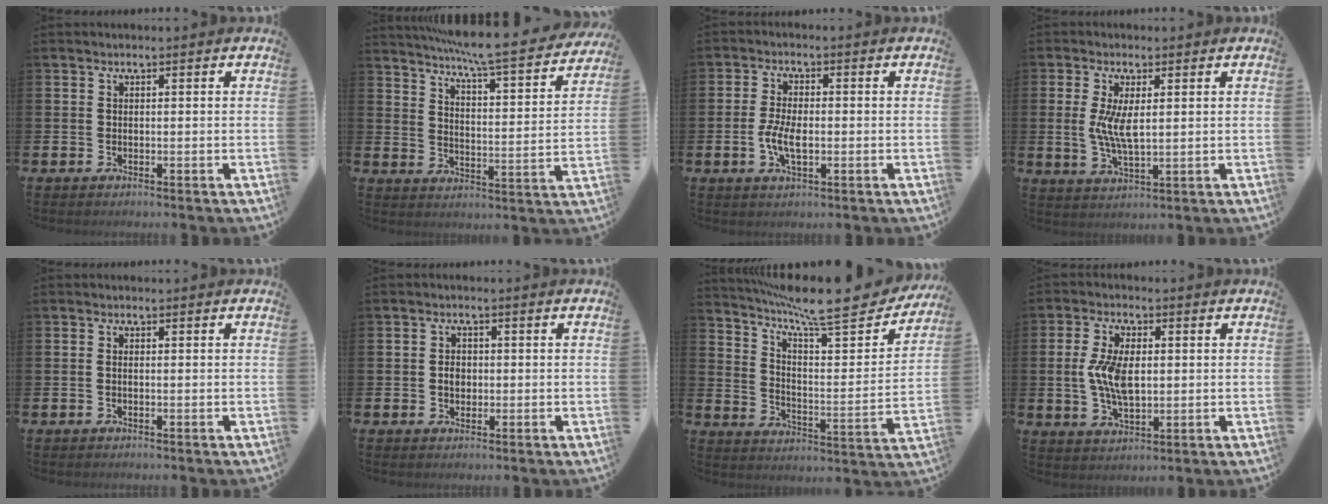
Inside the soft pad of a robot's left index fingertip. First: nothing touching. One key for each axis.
{"total": 7.6, "fx": 7.0, "fy": -0.1, "fz": 3.1, "tx": -0.082, "ty": -0.053, "tz": 0.118}
{"total": 4.4, "fx": -0.7, "fy": 2.0, "fz": 3.9, "tx": -0.082, "ty": 0.000, "tz": -0.016}
{"total": 5.4, "fx": 1.2, "fy": 1.9, "fz": 4.9, "tx": -0.089, "ty": 0.000, "tz": 0.019}
{"total": 0.6, "fx": -0.2, "fy": 0.1, "fz": 0.5, "tx": -0.002, "ty": -0.005, "tz": -0.006}
{"total": 2.0, "fx": -0.2, "fy": 1.6, "fz": 1.2, "tx": 0.000, "ty": -0.003, "tz": -0.010}
{"total": 11.6, "fx": 10.0, "fy": 1.9, "fz": 5.7, "tx": -0.125, "ty": -0.076, "tz": 0.160}
{"total": 7.4, "fx": 0.6, "fy": 3.7, "fz": 6.4, "tx": -0.119, "ty": 0.000, "tz": 0.004}